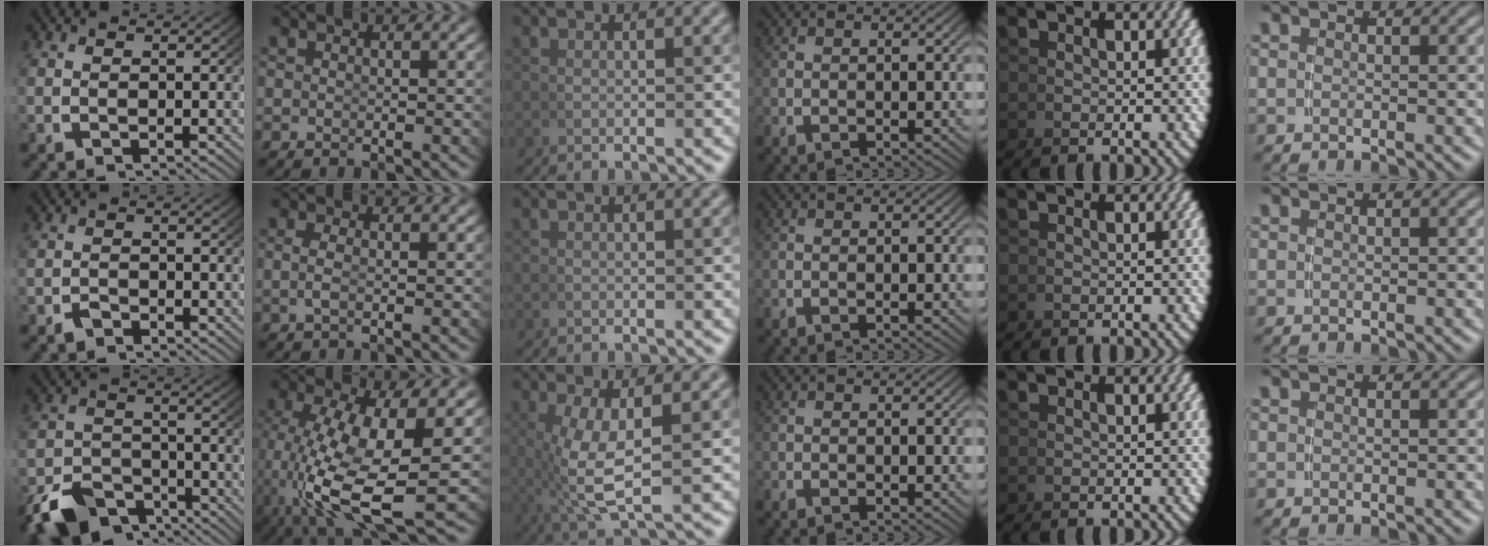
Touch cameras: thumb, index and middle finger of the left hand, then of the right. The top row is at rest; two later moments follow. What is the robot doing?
{"motion": "grasp_and_lifting", "object": "calculator"}